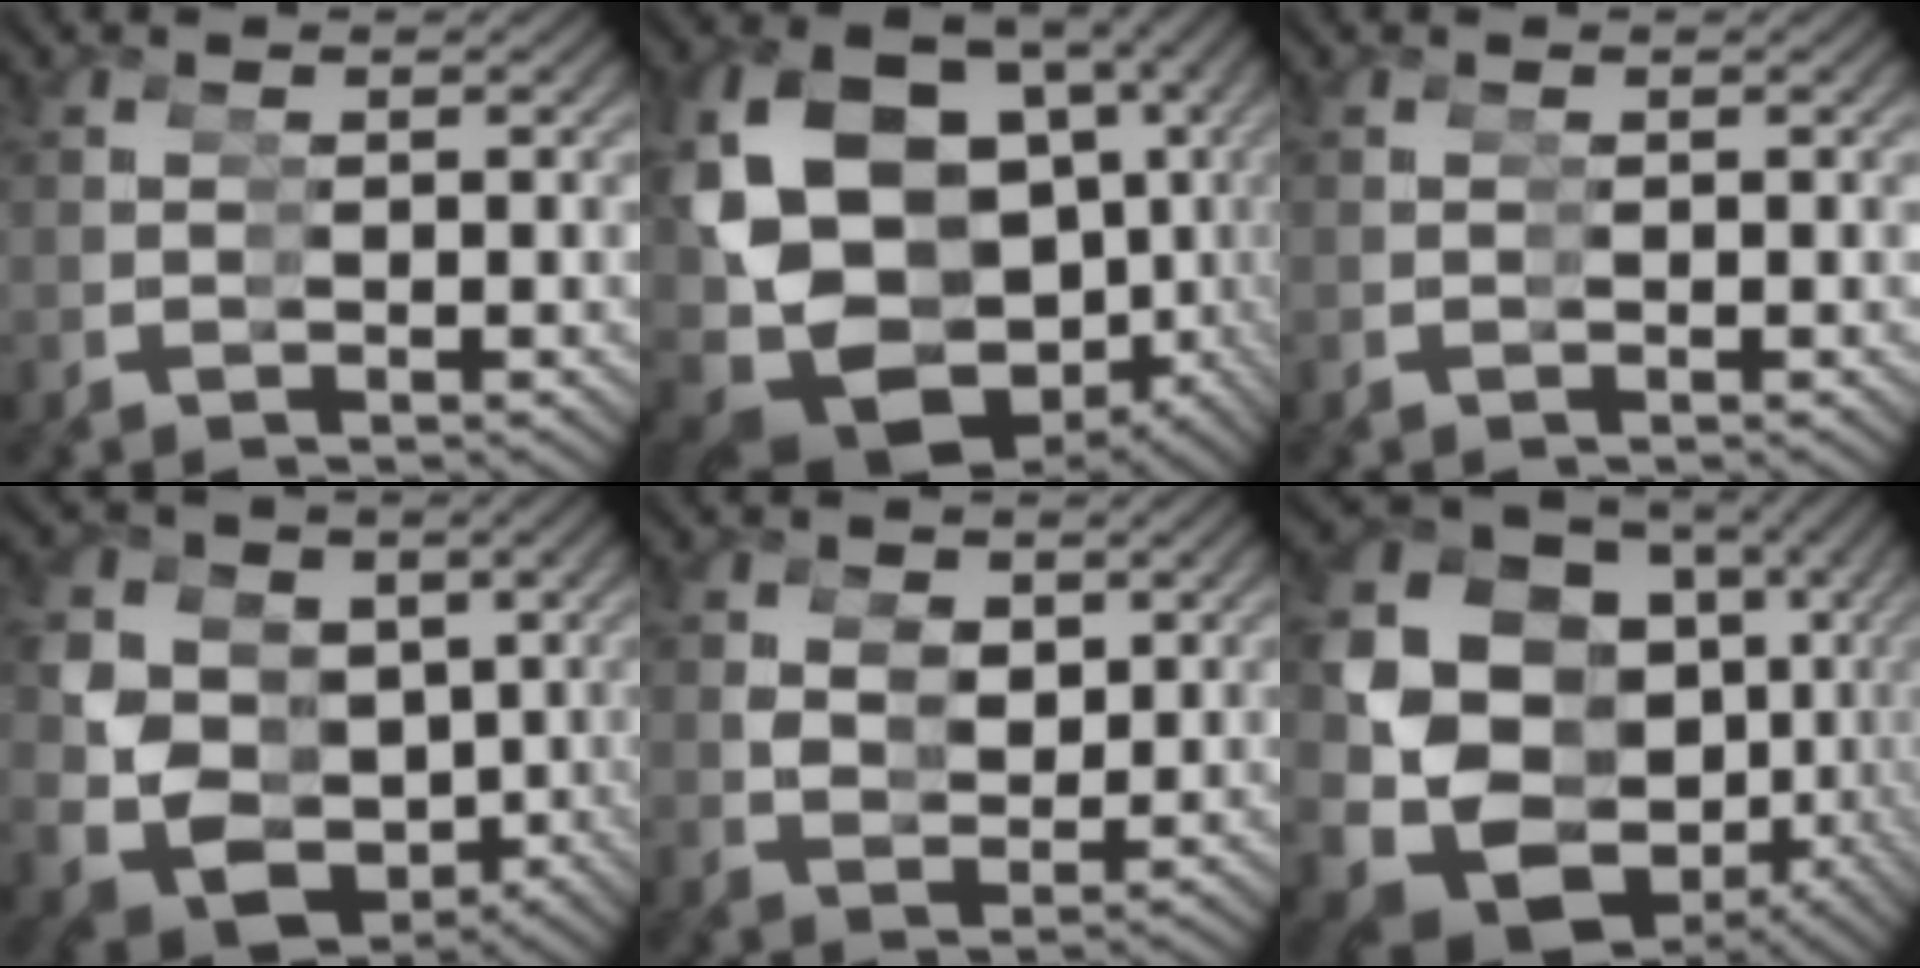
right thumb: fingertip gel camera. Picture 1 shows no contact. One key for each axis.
{"total": 19.1, "fx": -0.9, "fy": 15.0, "fz": 11.8, "tx": -0.243, "ty": -0.034, "tz": 0.004}
{"total": 0.0}
{"total": 14.4, "fx": -0.7, "fy": 12.2, "fz": 7.6, "tx": -0.158, "ty": -0.035, "tz": -0.004}
{"total": 2.0, "fx": 1.4, "fy": 1.4, "fz": 0.6, "tx": -0.007, "ty": -0.002, "tz": 0.028}
{"total": 21.0, "fx": 0.6, "fy": 16.1, "fz": 13.4, "tx": -0.277, "ty": -0.033, "tz": 0.019}